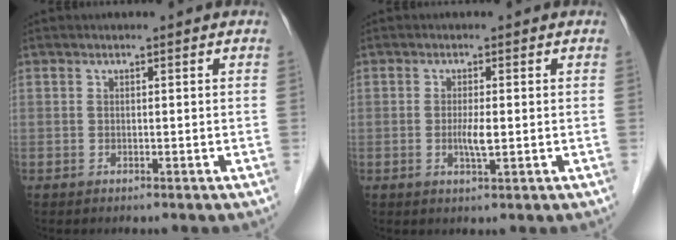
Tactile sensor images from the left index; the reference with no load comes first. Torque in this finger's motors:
{"motor_torque": [0.32, 0.25, 0.09, 0.05]}